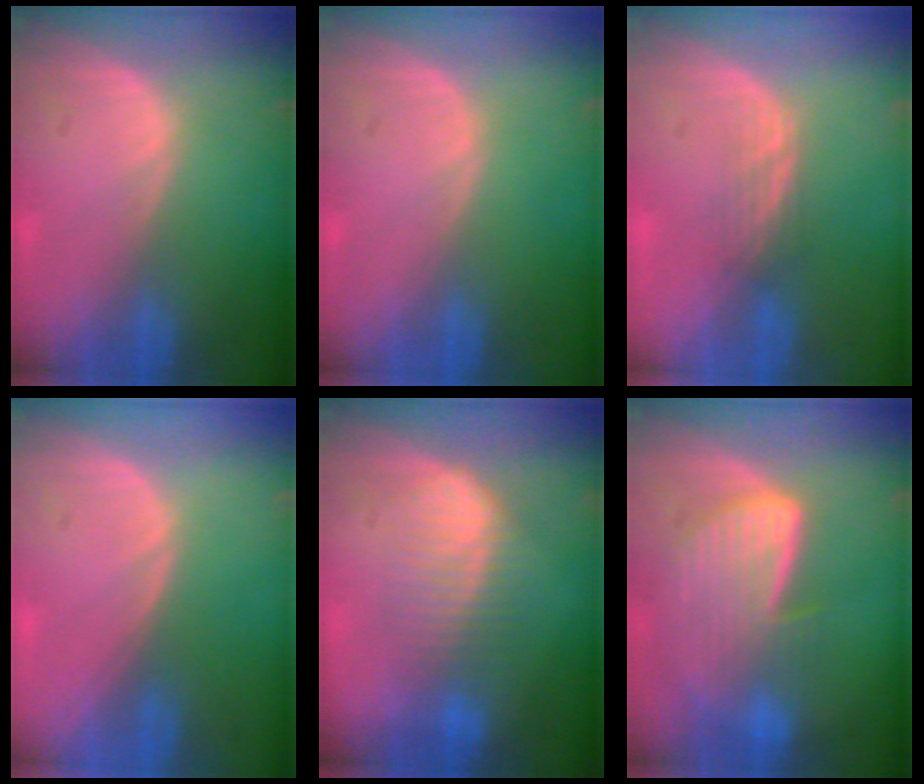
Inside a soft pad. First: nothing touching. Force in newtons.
{"total": 0.0}
{"total": 2.3, "press": 2.2, "slide": 0.5}
{"total": 0.0}
{"total": 6.9, "press": 6.6, "slide": 1.8}
{"total": 8.2, "press": 7.5, "slide": 3.4}